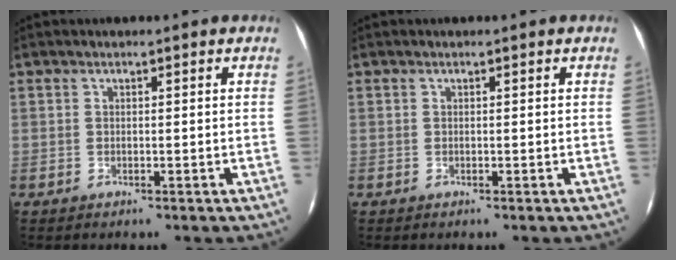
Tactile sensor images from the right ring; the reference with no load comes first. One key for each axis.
{"total": 0.0}